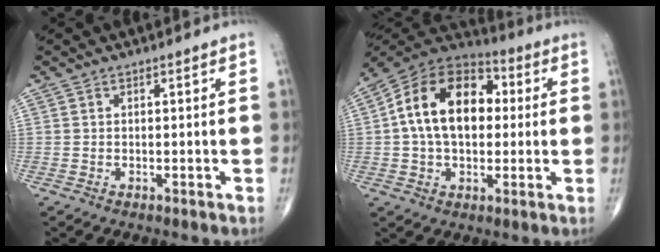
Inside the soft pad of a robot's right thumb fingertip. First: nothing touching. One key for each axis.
{"total": 18.4, "fx": 2.1, "fy": 12.1, "fz": 13.8, "tx": -0.211, "ty": 0.029, "tz": 0.027}